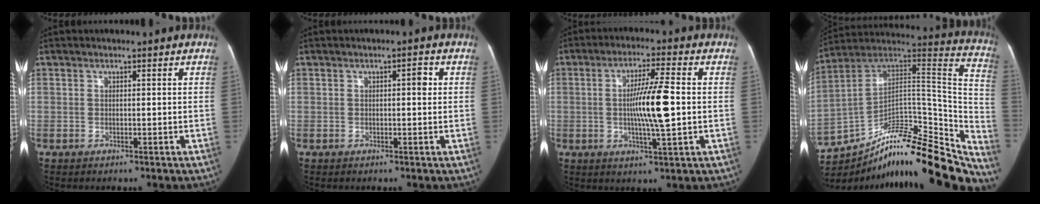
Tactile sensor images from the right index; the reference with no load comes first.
{"total": 1.8, "force": [0.3, 0.7, 1.6], "torque": [-0.021, 0.015, 0.004]}
{"total": 9.6, "force": [-0.3, 0.7, 9.5], "torque": [-0.170, 0.003, -0.009]}
{"total": 28.7, "force": [-24.4, 6.3, 13.7], "torque": [-0.139, 0.052, -0.357]}